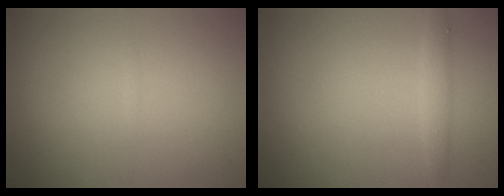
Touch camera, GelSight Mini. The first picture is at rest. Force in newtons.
{"total": 1.2, "press": 1.2, "slide": 0.0}